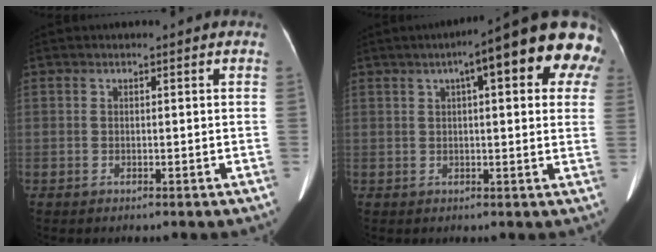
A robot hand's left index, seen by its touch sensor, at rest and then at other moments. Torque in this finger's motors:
{"motor_torque": [1.12, -1.02, 1.05, 0.21]}